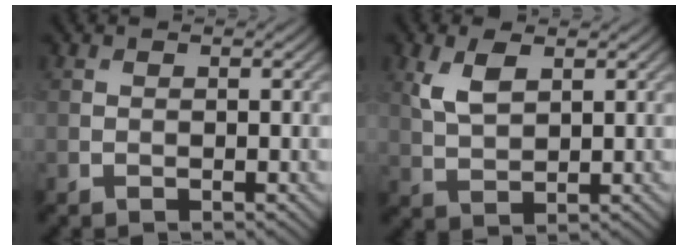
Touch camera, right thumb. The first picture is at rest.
{"total": 4.5, "force": [1.9, 2.2, 3.4], "torque": [-0.084, 0.001, 0.042]}